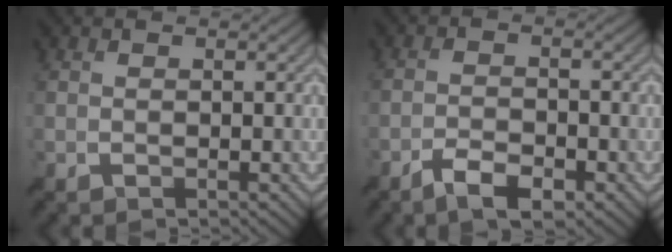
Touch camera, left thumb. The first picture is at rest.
{"total": 4.6, "force": [-3.1, 1.2, 3.1], "torque": [-0.063, 0.000, -0.058]}